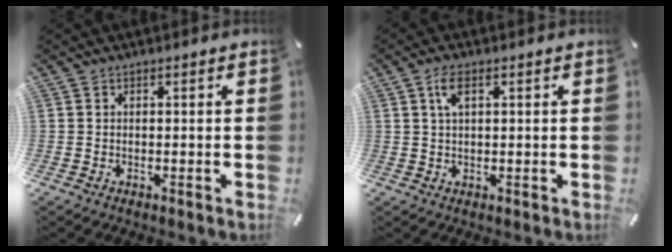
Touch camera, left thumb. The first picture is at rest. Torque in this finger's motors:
{"motor_torque": [0.66, 0.96, 0.50, -0.37, 0.02]}